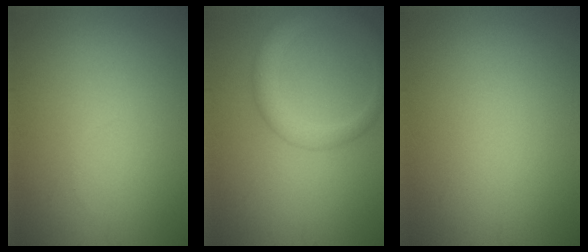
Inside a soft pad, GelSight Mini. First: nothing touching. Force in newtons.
{"total": 3.8, "press": 3.8, "slide": 0.2}
{"total": 0.0}